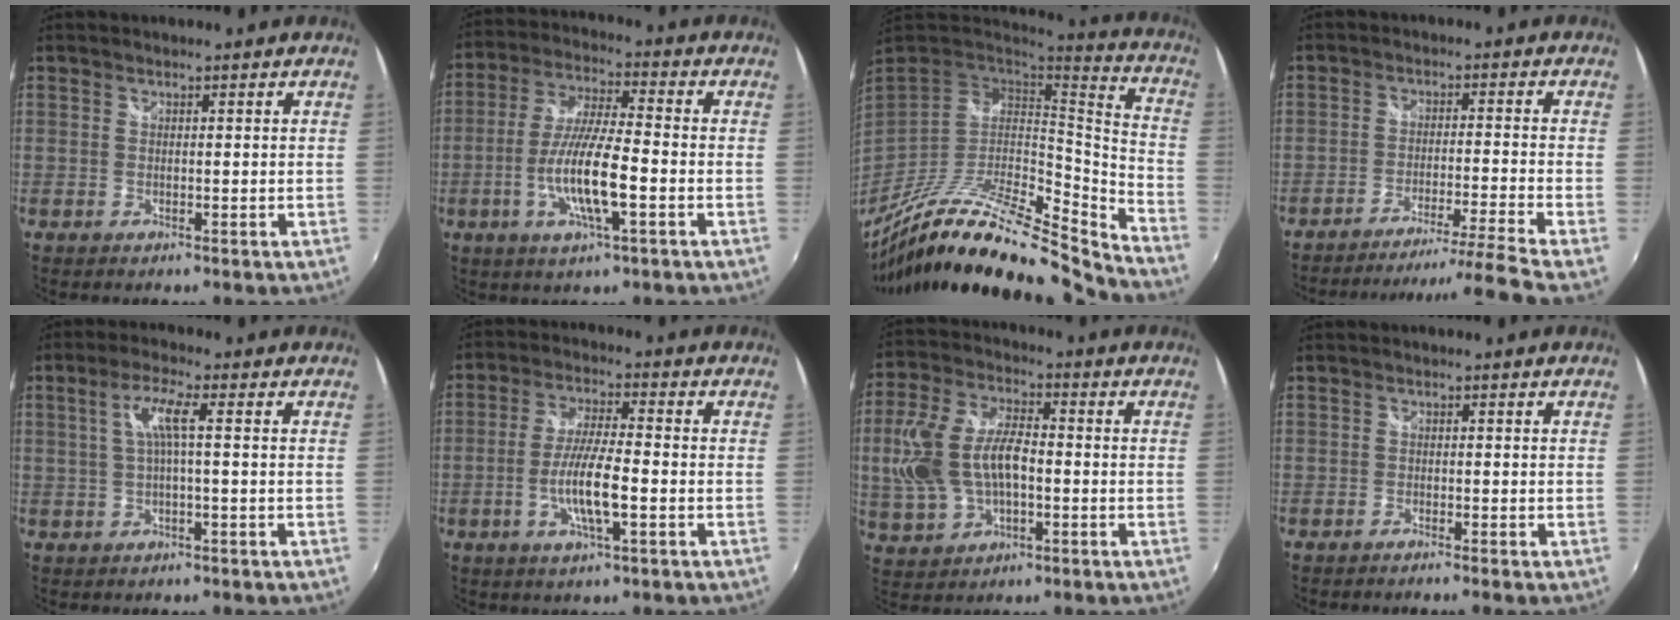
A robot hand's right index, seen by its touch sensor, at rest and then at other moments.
{"total": 11.9, "force": [-3.6, 1.9, 11.1], "torque": [-0.223, -0.007, -0.068]}
{"total": 24.8, "force": [-21.4, 4.1, 11.8], "torque": [-0.189, -0.030, -0.366]}
{"total": 12.9, "force": [-11.4, -4.5, 4.2], "torque": [-0.074, -0.006, -0.179]}
{"total": 4.6, "force": [0.3, 0.2, 4.6], "torque": [-0.091, 0.005, 0.009]}
{"total": 8.7, "force": [-2.6, 1.4, 8.2], "torque": [-0.160, -0.005, -0.049]}
{"total": 14.0, "force": [-1.3, 8.0, 11.4], "torque": [-0.252, 0.011, -0.017]}
{"total": 1.1, "force": [-1.0, -0.1, 0.4], "torque": [-0.013, -0.005, -0.022]}